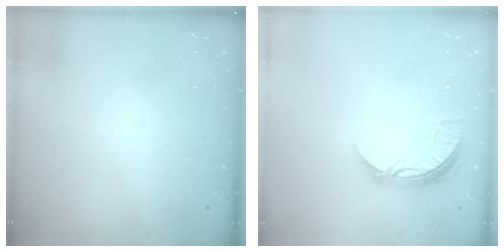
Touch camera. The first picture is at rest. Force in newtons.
{"total": 6.7, "press": 6.7, "slide": 0.2}